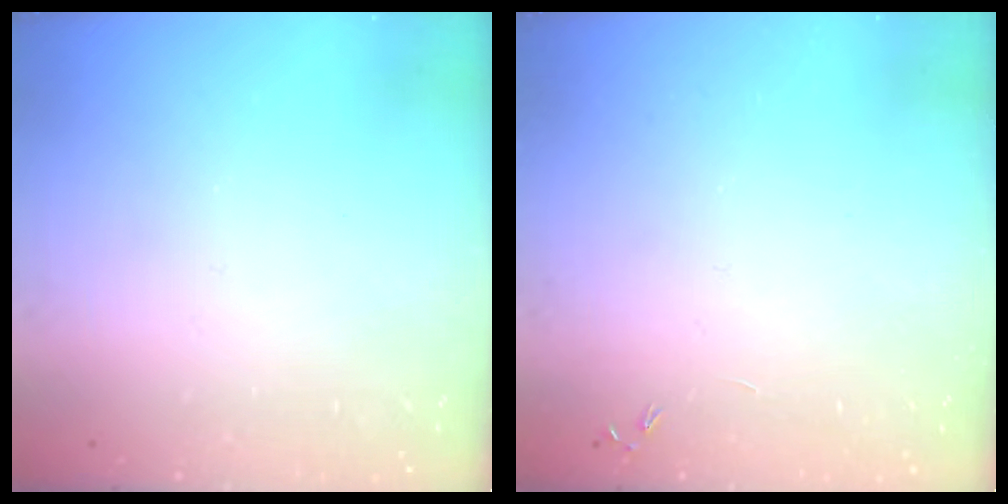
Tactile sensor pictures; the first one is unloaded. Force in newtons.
{"total": 0.0}